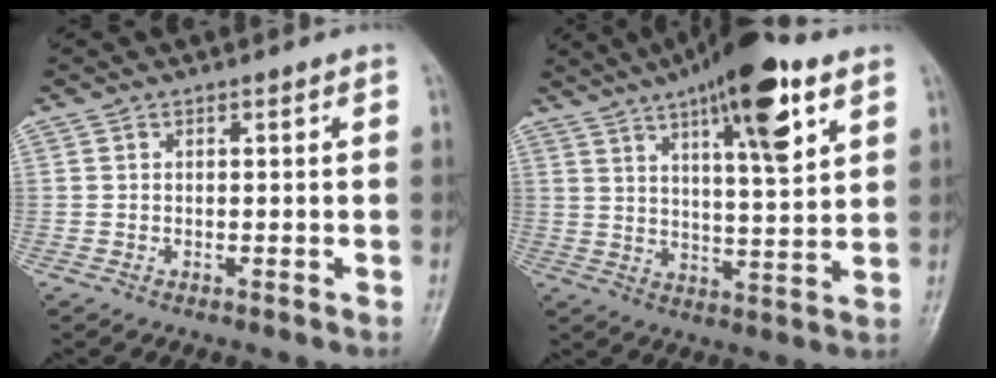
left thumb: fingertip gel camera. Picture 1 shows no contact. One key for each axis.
{"total": 17.3, "fx": 9.1, "fy": 4.6, "fz": 14.0, "tx": -0.199, "ty": -0.028, "tz": 0.142}